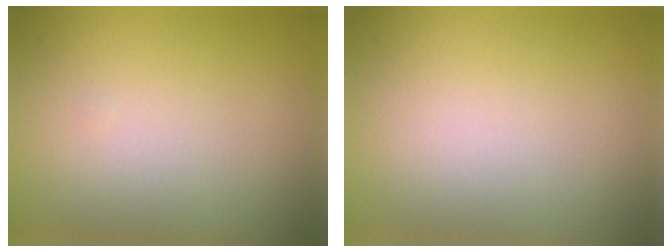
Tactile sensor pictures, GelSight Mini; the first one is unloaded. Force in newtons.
{"total": 0.0}